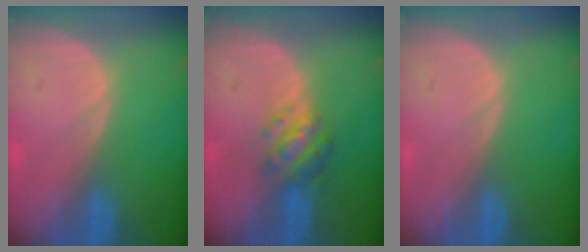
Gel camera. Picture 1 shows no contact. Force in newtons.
{"total": 4.8, "press": 4.8, "slide": 0.8}
{"total": 0.0}